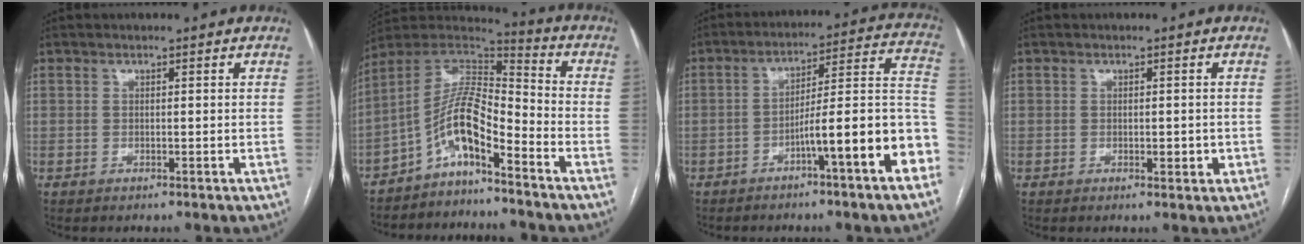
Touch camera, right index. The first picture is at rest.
{"total": 10.4, "force": [-5.9, 2.3, 8.2], "torque": [-0.157, 0.033, -0.110]}
{"total": 14.8, "force": [-6.5, 0.2, 13.3], "torque": [-0.167, 0.029, -0.096]}
{"total": 1.9, "force": [-0.3, 1.0, 1.6], "torque": [-0.020, 0.003, 0.001]}